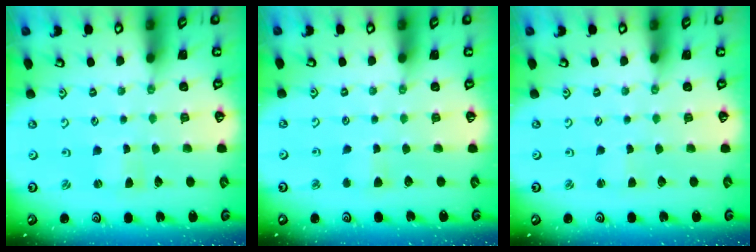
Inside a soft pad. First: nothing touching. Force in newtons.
{"total": 2.8, "press": 2.8, "slide": 0.5}
{"total": 1.3, "press": 1.3, "slide": 0.2}